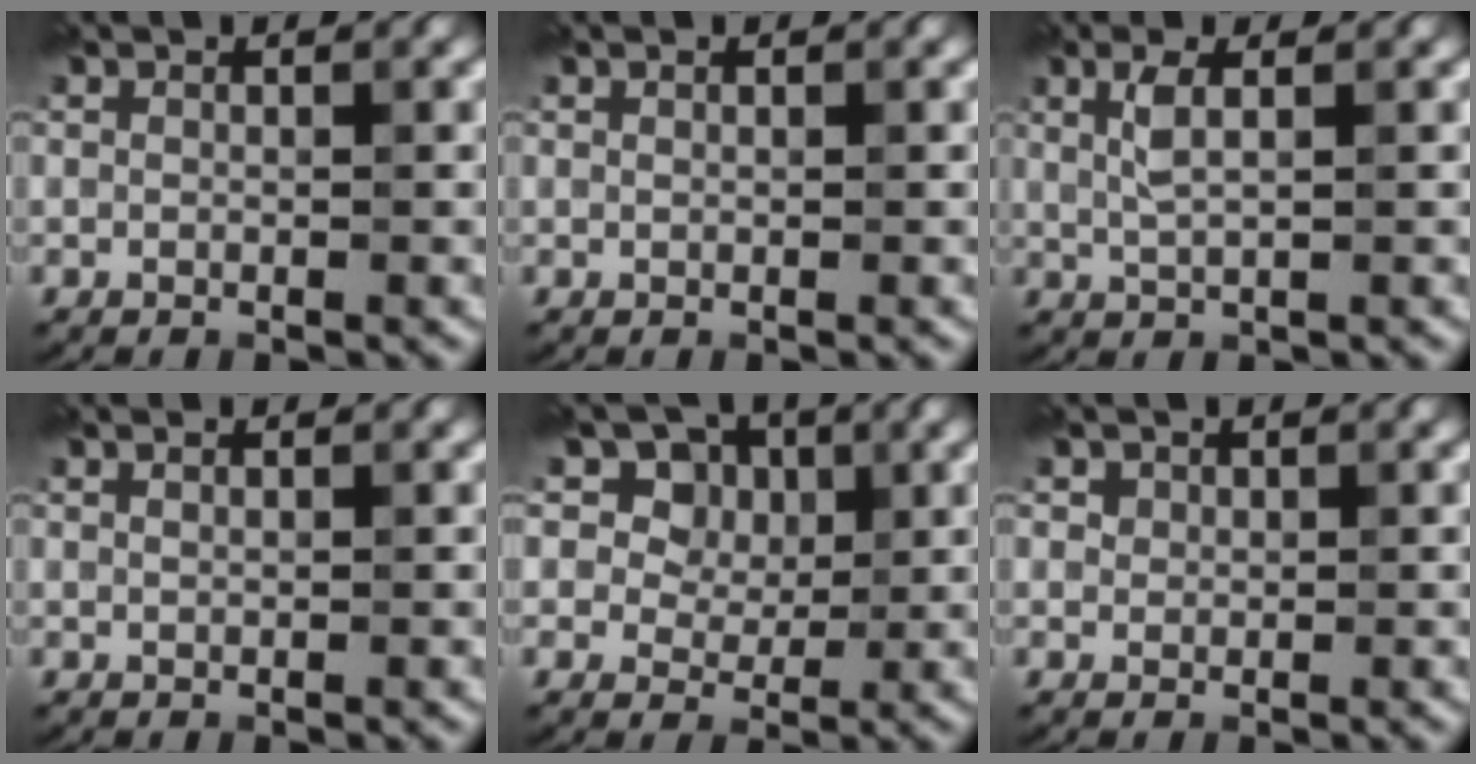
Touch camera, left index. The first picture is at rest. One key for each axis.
{"total": 0.0}
{"total": 1.9, "fx": 0.9, "fy": 0.3, "fz": 1.7, "tx": -0.043, "ty": 0.003, "tz": 0.020}
{"total": 0.8, "fx": 0.5, "fy": 0.3, "fz": 0.6, "tx": -0.005, "ty": 0.001, "tz": 0.011}
{"total": 5.4, "fx": 2.9, "fy": 4.0, "fz": 2.2, "tx": -0.038, "ty": 0.001, "tz": 0.025}
{"total": 0.9, "fx": 0.5, "fy": 0.7, "fz": 0.1, "tx": -0.001, "ty": 0.003, "tz": 0.005}